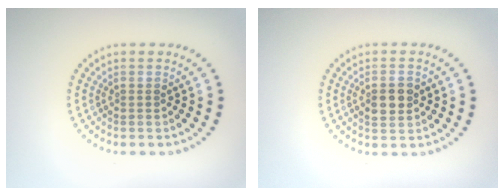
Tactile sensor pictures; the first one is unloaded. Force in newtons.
{"total": 2.5, "press": 2.5, "slide": 0.2}